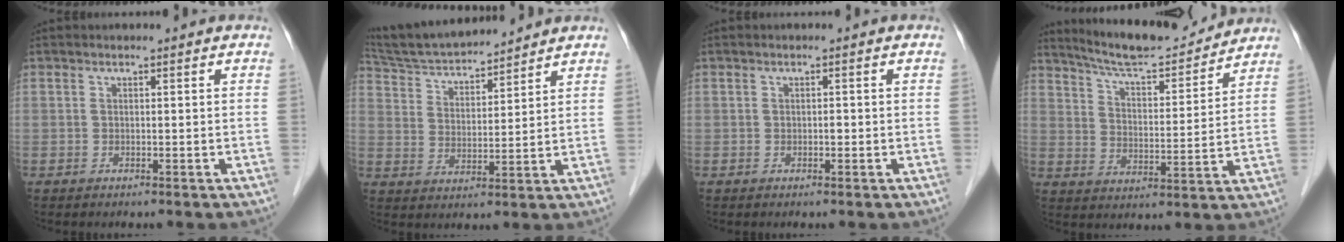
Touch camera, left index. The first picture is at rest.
{"total": 13.7, "force": [12.8, 1.8, 4.4], "torque": [-0.086, 0.022, 0.227]}
{"total": 0.6, "force": [-0.1, 0.3, 0.5], "torque": [-0.007, 0.002, -0.003]}
{"total": 13.9, "force": [13.1, 1.5, 4.3], "torque": [-0.074, 0.004, 0.207]}